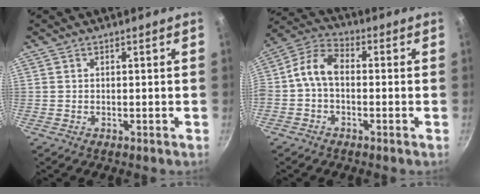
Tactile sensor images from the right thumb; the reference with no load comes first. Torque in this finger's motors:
{"motor_torque": [2.27, 2.74, 1.74, -0.57, 0.32]}